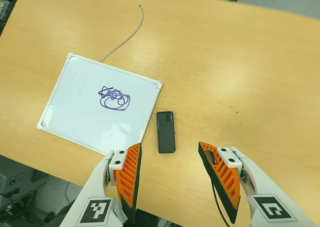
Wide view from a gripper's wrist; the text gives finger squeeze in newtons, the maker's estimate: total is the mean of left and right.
{"total": 0.0}